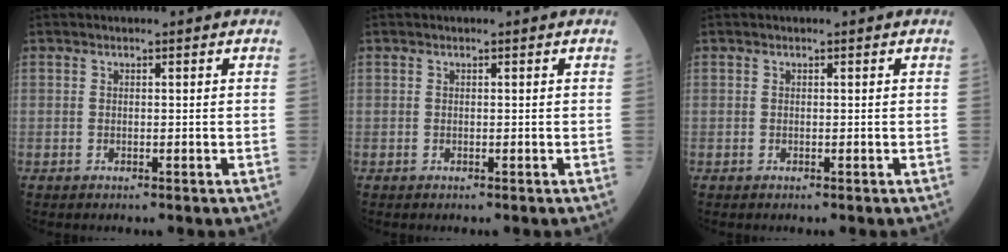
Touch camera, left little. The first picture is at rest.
{"total": 0.0}
{"total": 0.0}